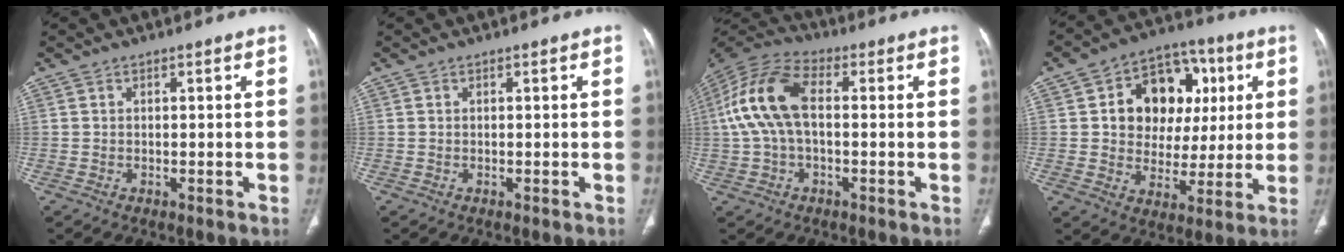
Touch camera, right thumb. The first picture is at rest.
{"total": 0.0}
{"total": 13.9, "force": [1.0, 7.5, 11.7], "torque": [-0.254, 0.035, 0.011]}
{"total": 16.3, "force": [3.8, 12.5, 9.7], "torque": [-0.091, 0.012, 0.062]}